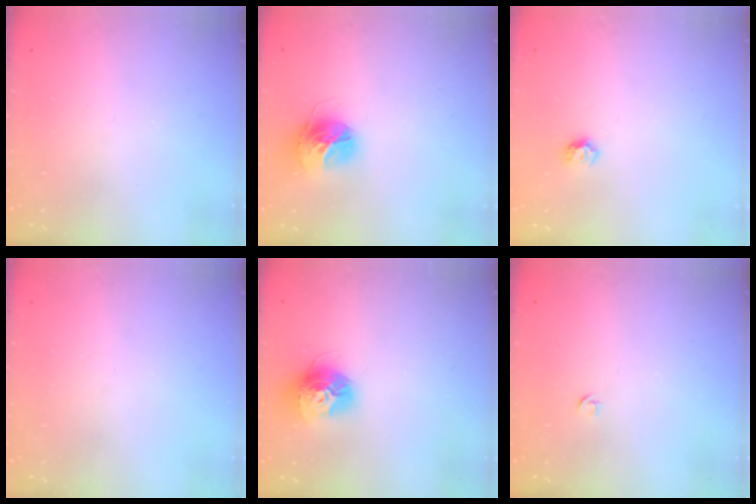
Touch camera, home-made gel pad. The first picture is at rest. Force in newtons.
{"total": 13.9, "press": 13.8, "slide": 1.4}
{"total": 5.5, "press": 5.4, "slide": 0.6}
{"total": 0.0}
{"total": 13.8, "press": 13.8, "slide": 1.0}
{"total": 2.7, "press": 2.6, "slide": 0.6}